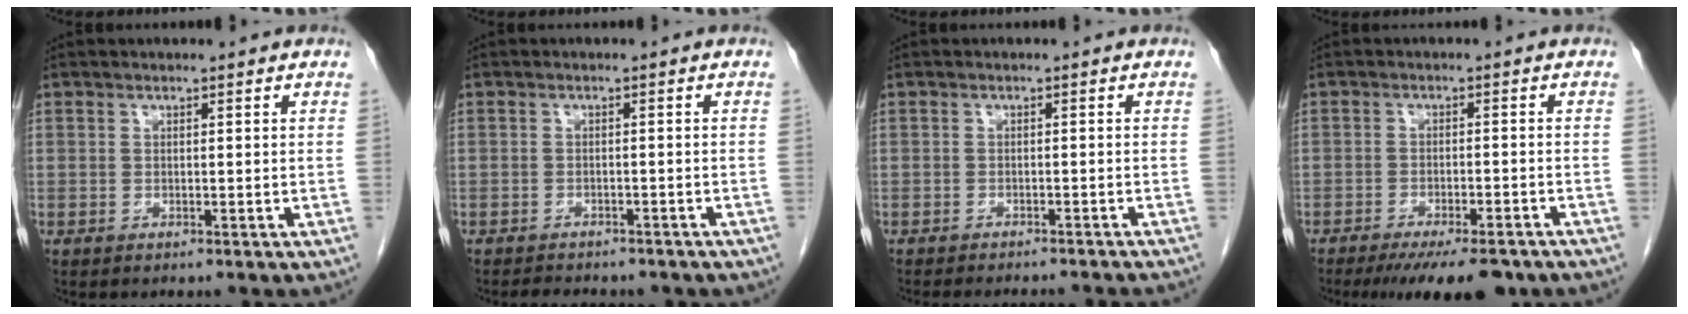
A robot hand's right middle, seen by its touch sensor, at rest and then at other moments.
{"total": 7.7, "force": [-6.6, 2.7, 3.0], "torque": [-0.041, 0.005, -0.072]}
{"total": 11.7, "force": [-10.8, 1.6, 4.4], "torque": [-0.048, -0.009, -0.122]}
{"total": 10.7, "force": [-8.5, 2.5, 5.9], "torque": [-0.079, -0.016, -0.122]}